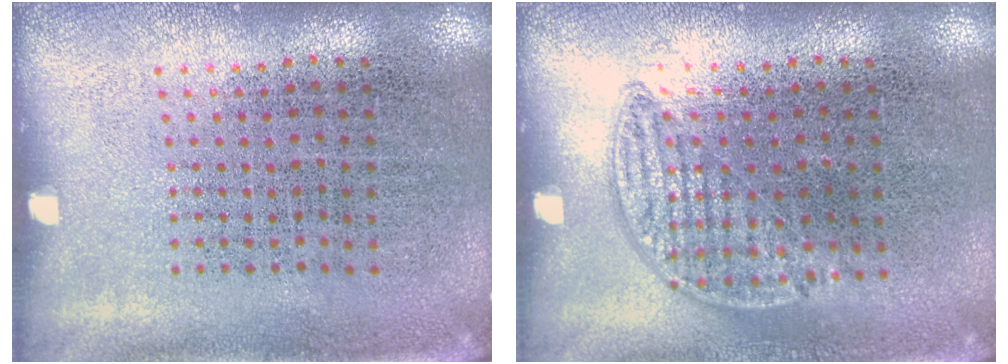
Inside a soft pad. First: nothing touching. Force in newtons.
{"total": 0.8, "press": 0.6, "slide": 0.5}